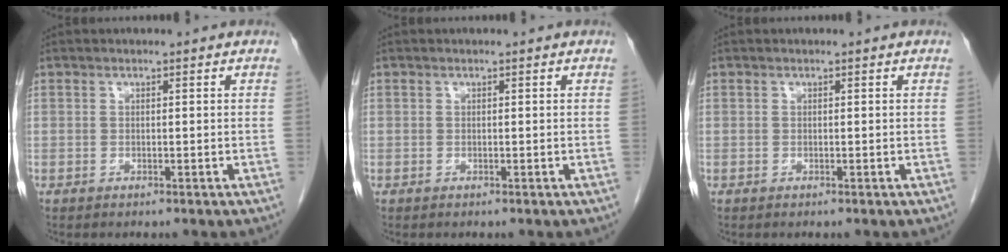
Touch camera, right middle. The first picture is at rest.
{"total": 0.0}
{"total": 0.0}